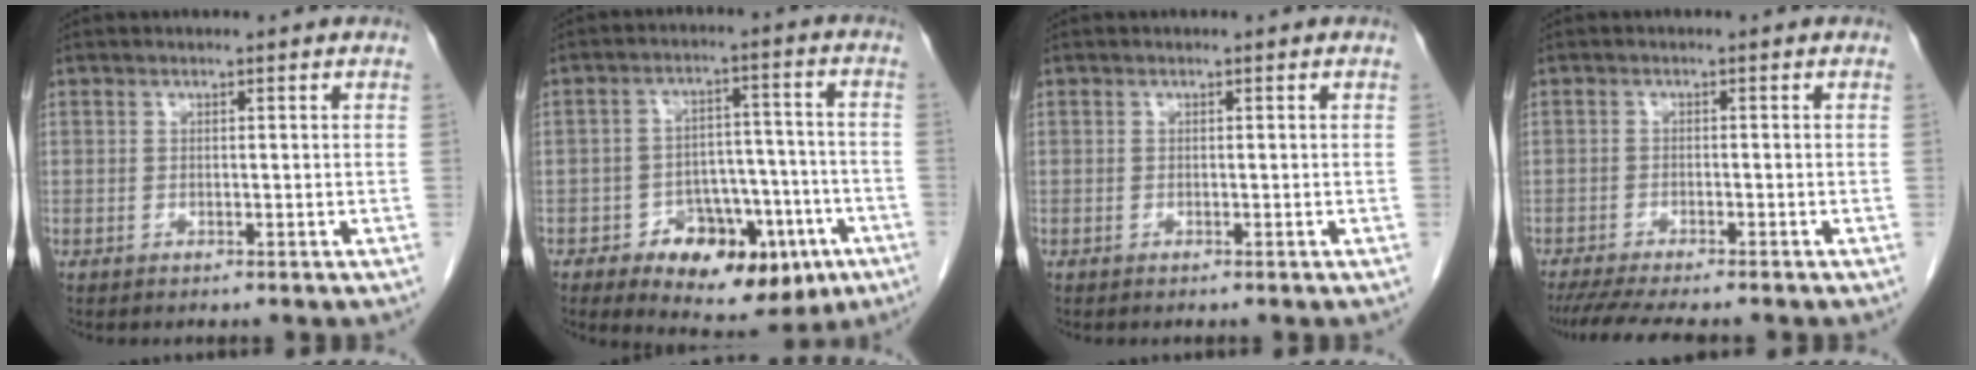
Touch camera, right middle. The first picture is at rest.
{"total": 13.6, "force": [-6.5, 7.3, 9.5], "torque": [-0.121, 0.021, -0.084]}
{"total": 0.0}
{"total": 8.9, "force": [-7.6, 0.9, 4.5], "torque": [-0.066, -0.016, -0.116]}